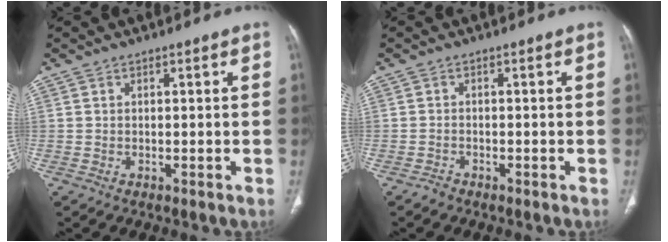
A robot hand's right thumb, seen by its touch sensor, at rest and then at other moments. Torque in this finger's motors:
{"motor_torque": [0.13, -0.02, -0.29, 0.08, -0.02]}